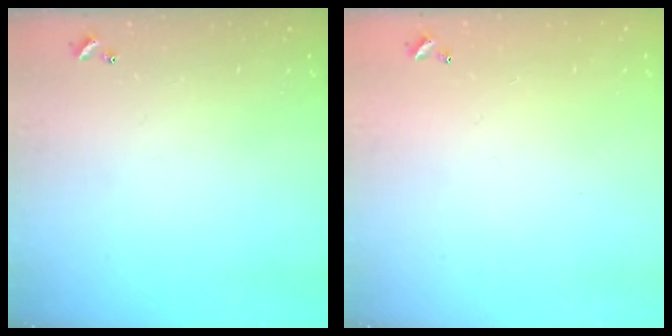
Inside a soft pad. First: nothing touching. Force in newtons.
{"total": 2.9, "press": 2.9, "slide": 0.1}